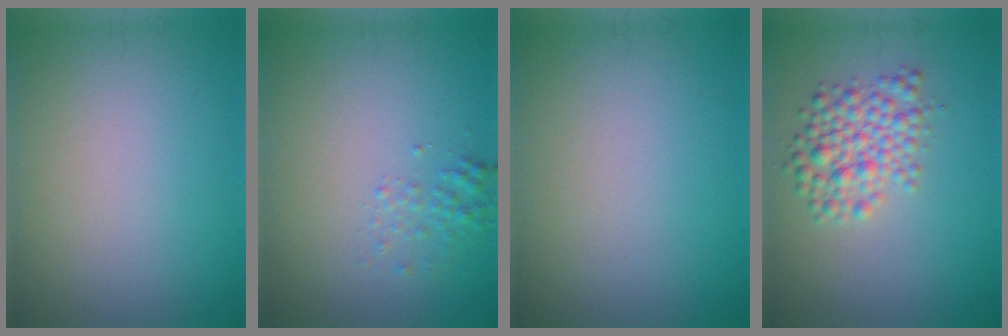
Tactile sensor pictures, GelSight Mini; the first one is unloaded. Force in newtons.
{"total": 1.3, "press": 1.3, "slide": 0.1}
{"total": 0.0}
{"total": 4.0, "press": 4.0, "slide": 0.1}